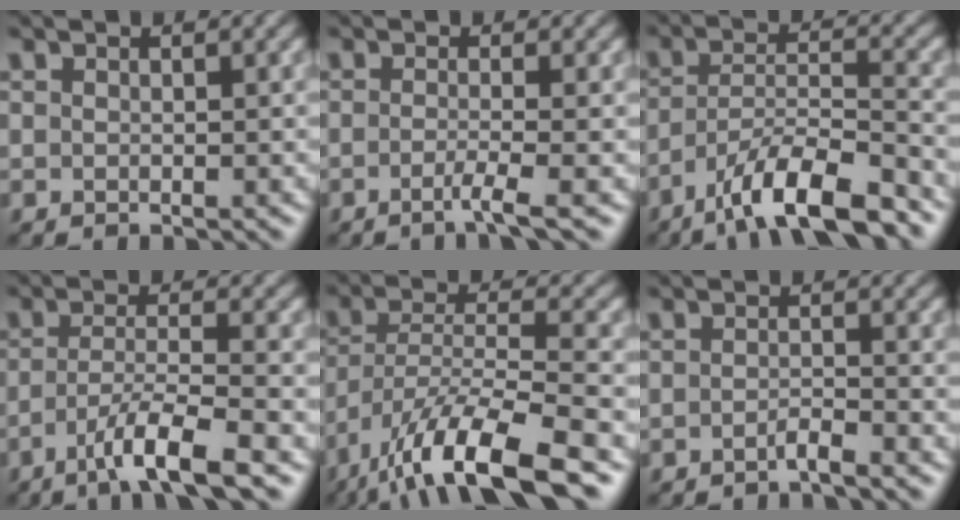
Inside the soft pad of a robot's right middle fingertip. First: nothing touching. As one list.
[{"total": 2.4, "force": [-1.0, 0.3, 2.1], "torque": [-0.029, -0.003, -0.030]}, {"total": 8.8, "force": [-6.3, 2.1, 5.8], "torque": [-0.096, 0.006, -0.114]}, {"total": 5.8, "force": [-3.3, 0.9, 4.6], "torque": [-0.077, 0.002, -0.063]}, {"total": 11.1, "force": [-7.3, 3.0, 7.8], "torque": [-0.135, 0.000, -0.138]}, {"total": 1.4, "force": [-1.0, 0.1, 0.9], "torque": [-0.015, 0.004, -0.023]}]